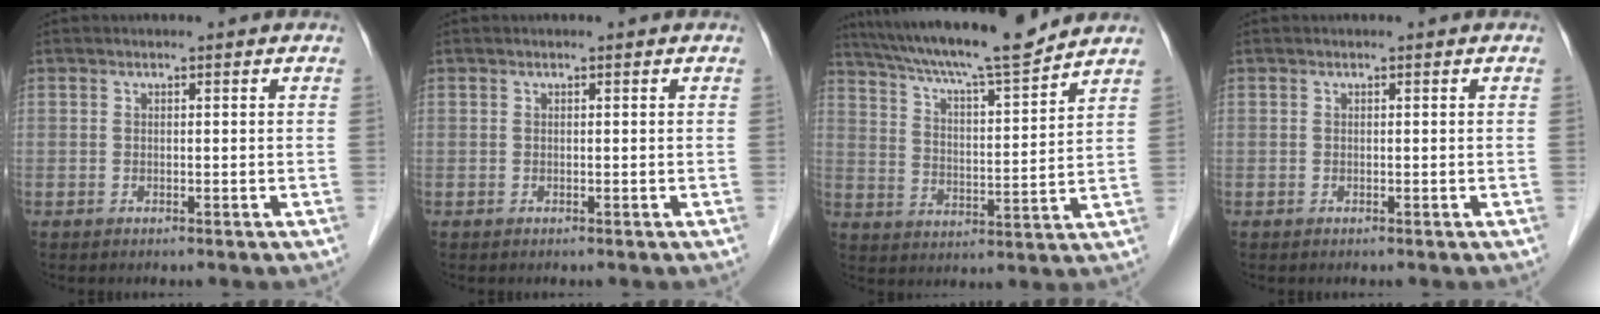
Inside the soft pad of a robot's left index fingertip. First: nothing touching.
{"total": 0.0}
{"total": 15.4, "force": [13.7, 0.0, 7.0], "torque": [-0.121, -0.001, 0.217]}
{"total": 0.0}